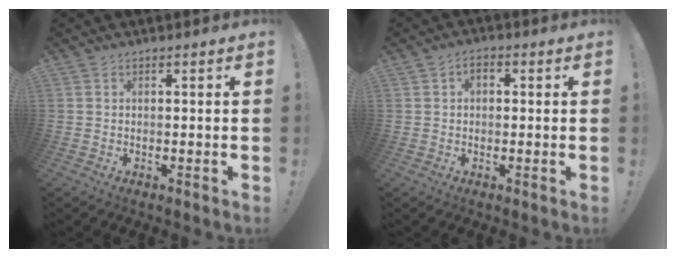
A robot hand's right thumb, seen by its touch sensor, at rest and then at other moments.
{"total": 2.5, "force": [0.2, 1.8, 1.7], "torque": [-0.030, 0.007, 0.001]}